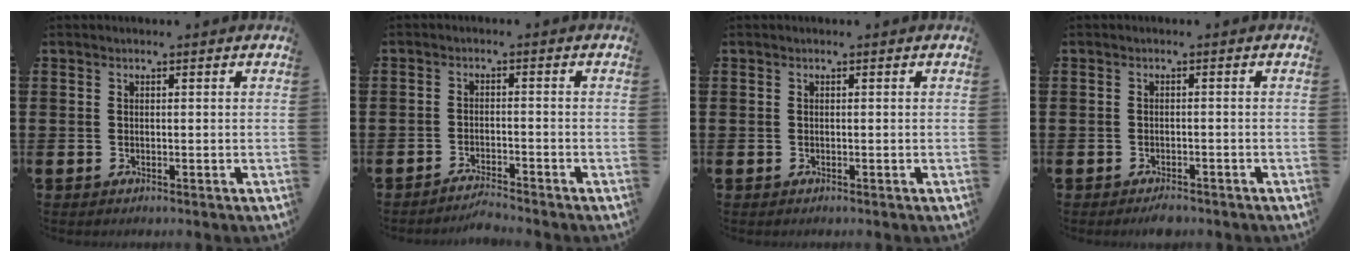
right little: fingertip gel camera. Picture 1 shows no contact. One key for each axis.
{"total": 2.2, "fx": -2.2, "fy": -0.2, "fz": 0.2, "tx": -0.006, "ty": 0.003, "tz": -0.046}
{"total": 0.0}
{"total": 1.2, "fx": -1.2, "fy": 0.3, "fz": 0.3, "tx": -0.008, "ty": 0.002, "tz": -0.025}